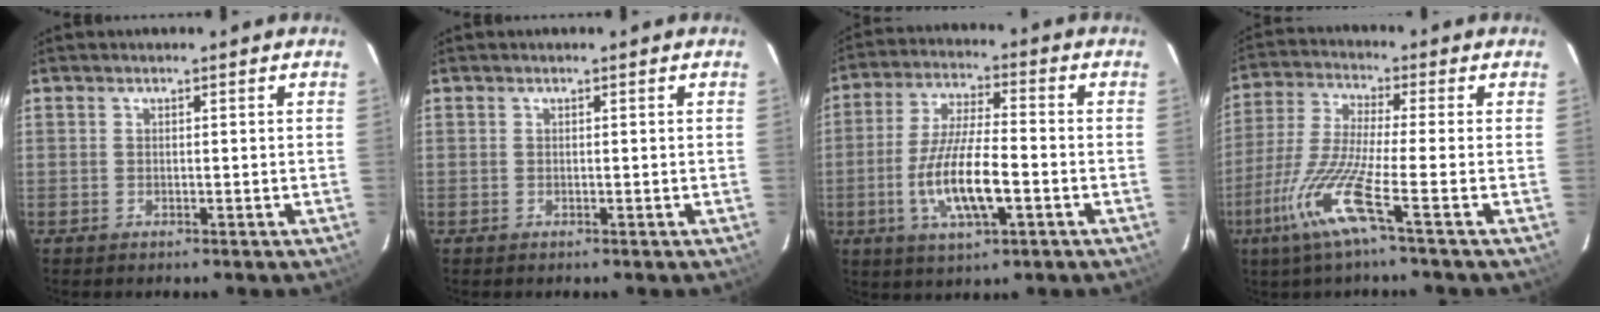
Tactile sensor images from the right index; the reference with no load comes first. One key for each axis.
{"total": 0.0}
{"total": 12.5, "fx": -3.8, "fy": 3.1, "fz": 11.5, "tx": -0.232, "ty": -0.007, "tz": -0.070}
{"total": 11.1, "fx": -5.3, "fy": -0.6, "fz": 9.8, "tx": -0.220, "ty": -0.009, "tz": -0.110}